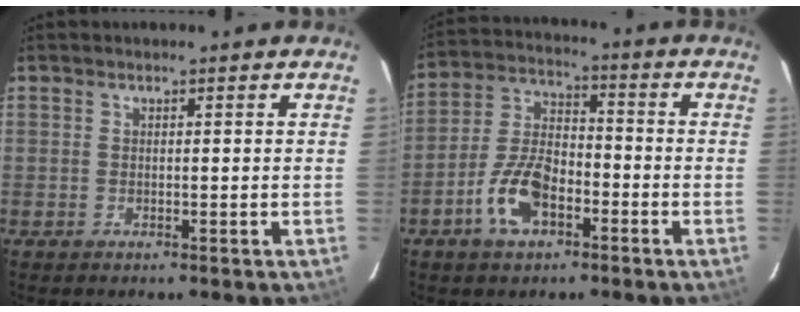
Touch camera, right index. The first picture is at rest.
{"total": 10.4, "force": [-5.2, 5.6, 7.2], "torque": [-0.151, 0.015, -0.094]}